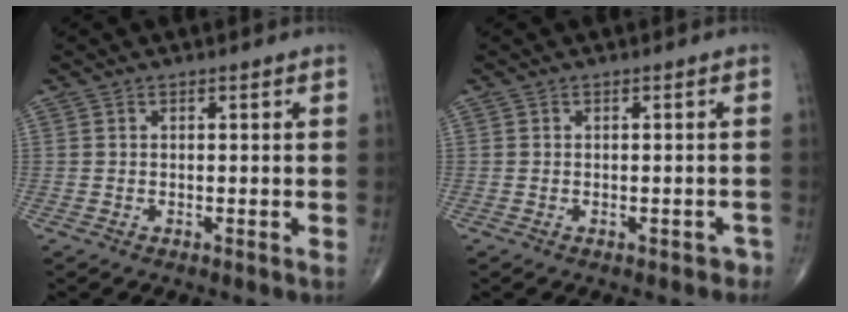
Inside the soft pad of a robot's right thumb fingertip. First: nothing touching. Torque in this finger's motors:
{"motor_torque": [-0.13, 0.03, -0.05, -0.01, 0.03]}